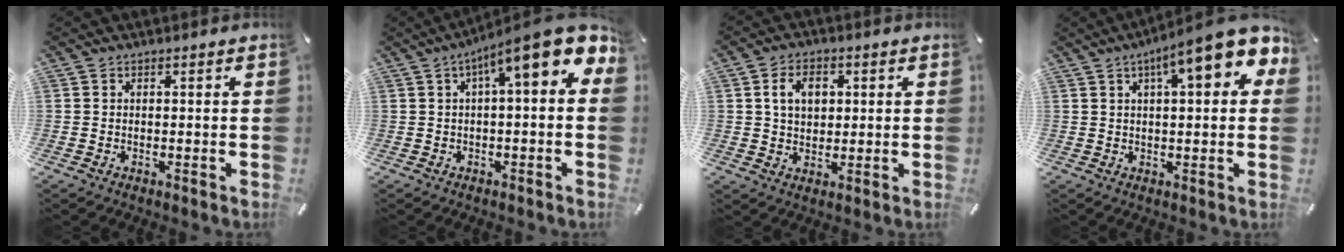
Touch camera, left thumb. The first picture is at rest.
{"total": 12.2, "force": [5.1, 2.7, 10.8], "torque": [-0.164, -0.038, 0.080]}
{"total": 6.2, "force": [1.5, 4.8, 3.7], "torque": [-0.059, 0.003, 0.021]}
{"total": 12.9, "force": [6.2, 3.3, 10.8], "torque": [-0.161, -0.025, 0.097]}